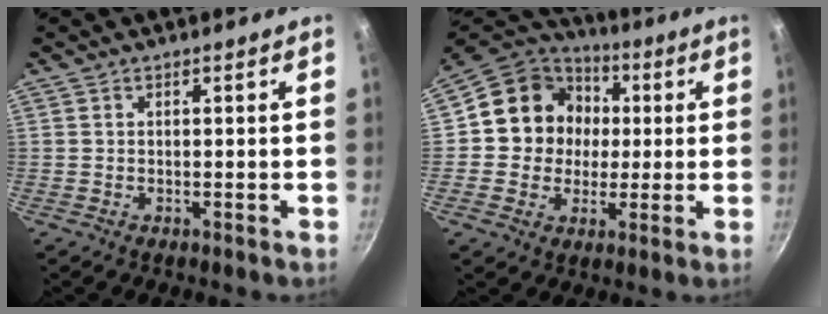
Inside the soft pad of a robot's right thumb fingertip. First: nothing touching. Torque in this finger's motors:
{"motor_torque": [-0.75, 1.17, 0.24, -0.16, 0.09]}